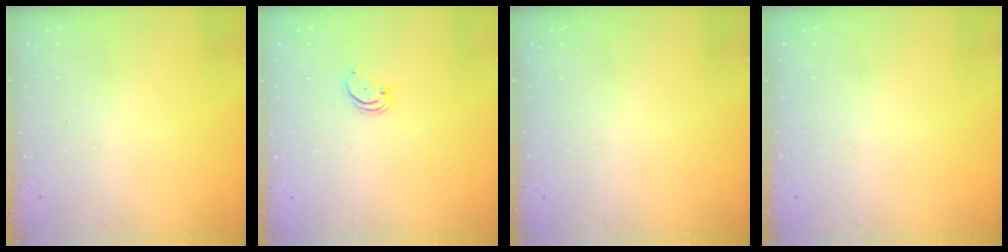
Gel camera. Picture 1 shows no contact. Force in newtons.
{"total": 2.1, "press": 2.1, "slide": 0.2}
{"total": 0.0}
{"total": 0.0}